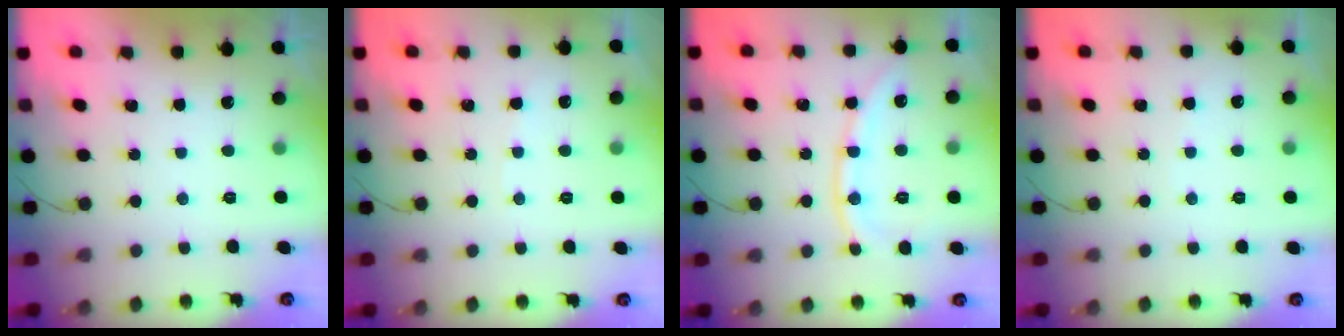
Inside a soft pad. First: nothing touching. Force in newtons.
{"total": 2.0, "press": 2.0, "slide": 0.3}
{"total": 10.2, "press": 10.1, "slide": 1.5}
{"total": 2.7, "press": 2.7, "slide": 0.3}